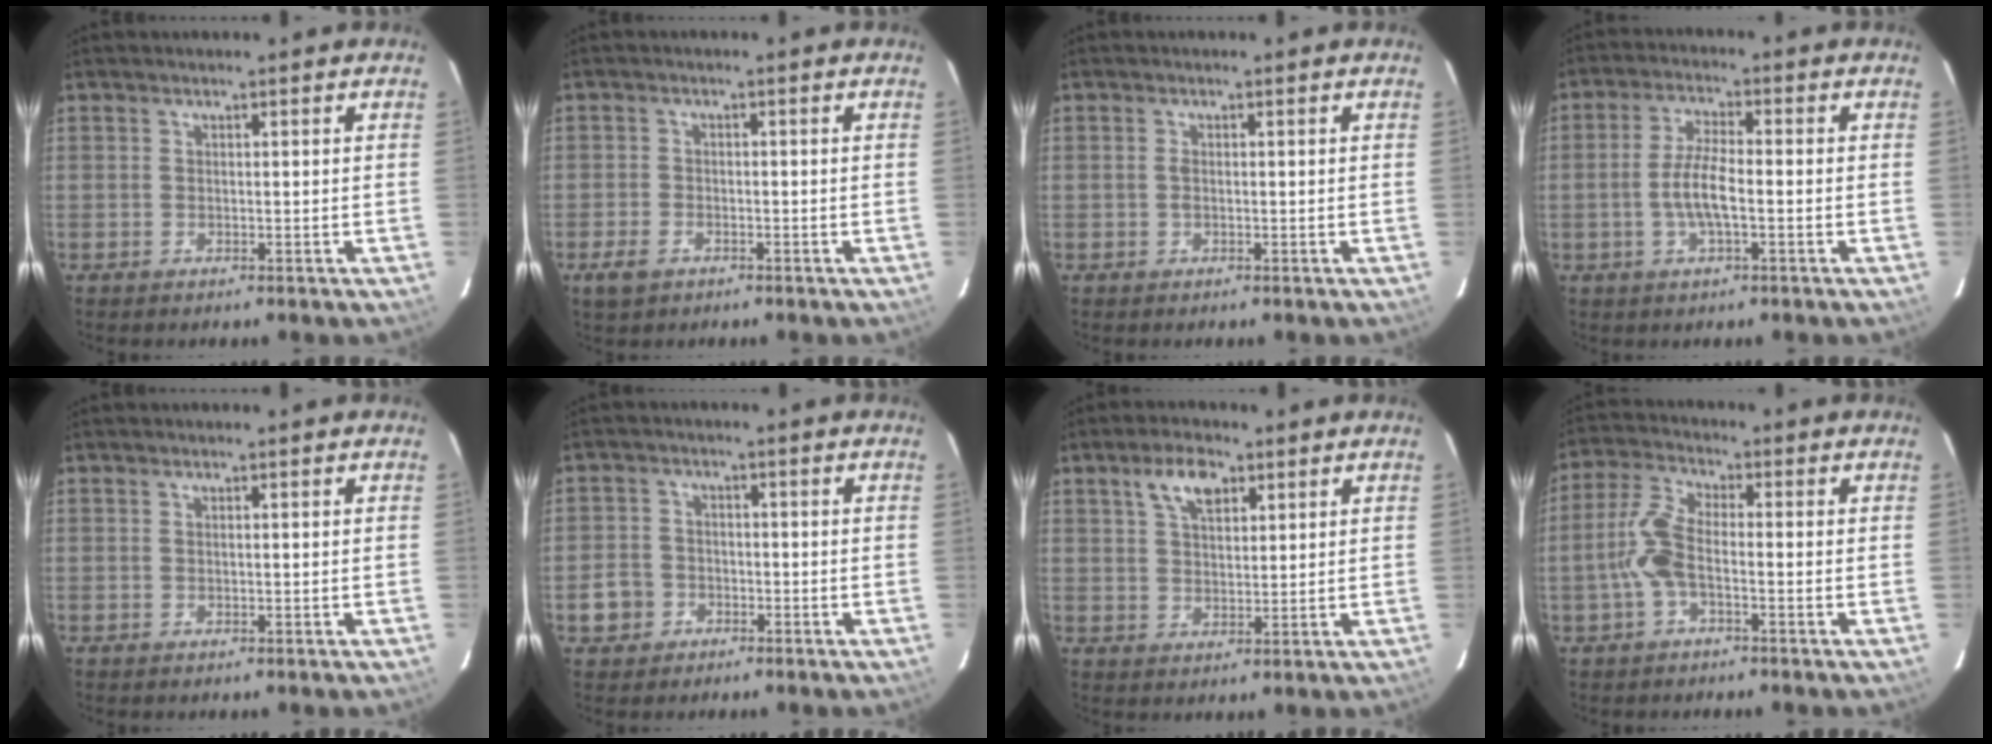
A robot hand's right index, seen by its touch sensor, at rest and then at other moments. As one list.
[{"total": 3.9, "force": [-2.3, 2.4, 2.0], "torque": [-0.051, -0.004, -0.040]}, {"total": 0.9, "force": [-0.1, 0.6, 0.6], "torque": [-0.011, 0.001, -0.003]}, {"total": 6.6, "force": [-1.4, 1.8, 6.1], "torque": [-0.125, 0.004, -0.028]}, {"total": 0.0}, {"total": 5.1, "force": [-2.3, 4.4, 1.1], "torque": [-0.030, 0.018, -0.037]}, {"total": 6.1, "force": [3.3, 3.0, 4.2], "torque": [-0.074, 0.013, 0.060]}, {"total": 6.9, "force": [-1.9, 2.7, 6.0], "torque": [-0.139, 0.011, -0.041]}]